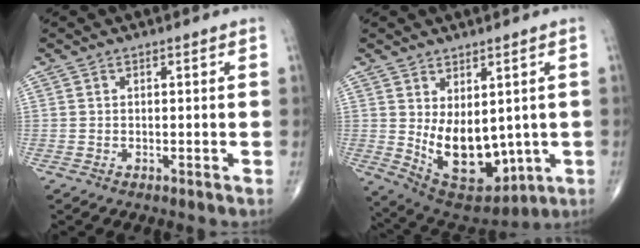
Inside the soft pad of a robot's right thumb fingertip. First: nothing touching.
{"total": 14.4, "force": [-0.3, 8.6, 11.5], "torque": [-0.144, -0.023, 0.031]}